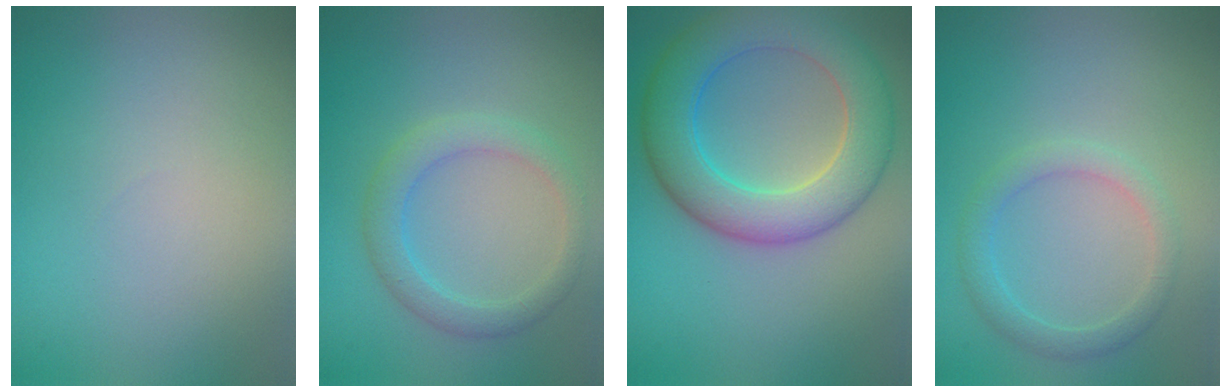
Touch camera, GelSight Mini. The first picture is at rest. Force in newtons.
{"total": 2.9, "press": 2.9, "slide": 0.2}
{"total": 7.9, "press": 7.9, "slide": 0.3}
{"total": 2.2, "press": 2.2, "slide": 0.1}